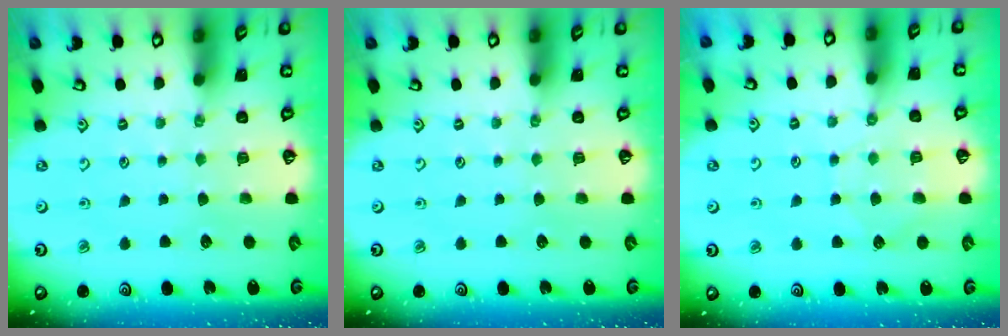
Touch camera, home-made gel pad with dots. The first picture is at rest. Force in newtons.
{"total": 0.0}
{"total": 5.4, "press": 5.4, "slide": 0.7}